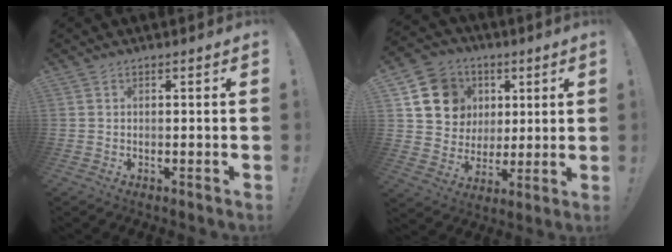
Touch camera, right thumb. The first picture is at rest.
{"total": 12.8, "force": [4.6, 11.5, 3.4], "torque": [-0.051, -0.014, 0.104]}